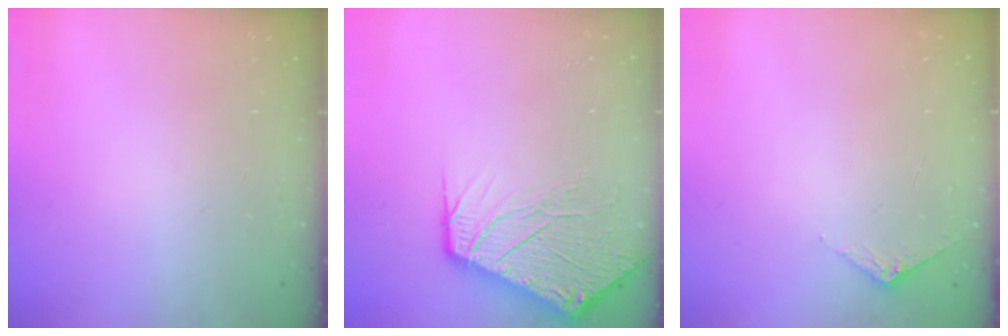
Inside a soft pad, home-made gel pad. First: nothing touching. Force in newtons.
{"total": 11.6, "press": 11.6, "slide": 0.9}
{"total": 3.5, "press": 3.5, "slide": 0.3}